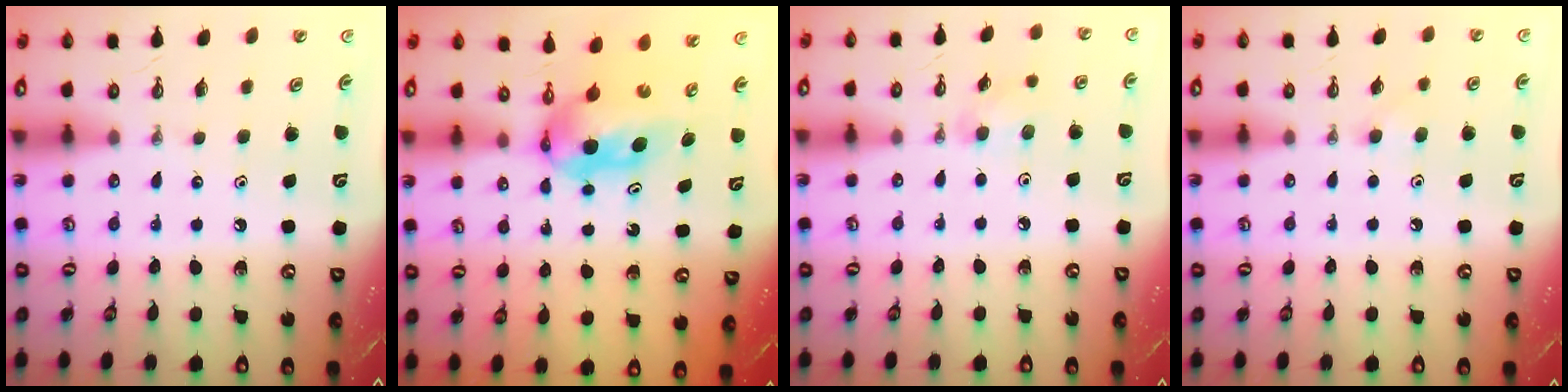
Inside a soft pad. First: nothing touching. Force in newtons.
{"total": 5.6, "press": 5.4, "slide": 1.7}
{"total": 5.0, "press": 4.9, "slide": 1.4}
{"total": 4.2, "press": 4.0, "slide": 1.2}